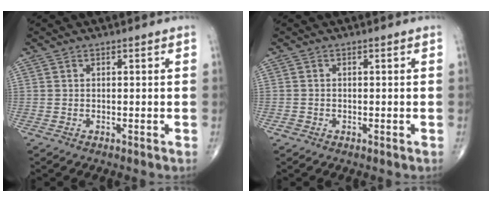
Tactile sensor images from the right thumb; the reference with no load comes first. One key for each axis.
{"total": 0.8, "fx": -0.4, "fy": 0.7, "fz": 0.2, "tx": -0.002, "ty": 0.003, "tz": -0.010}